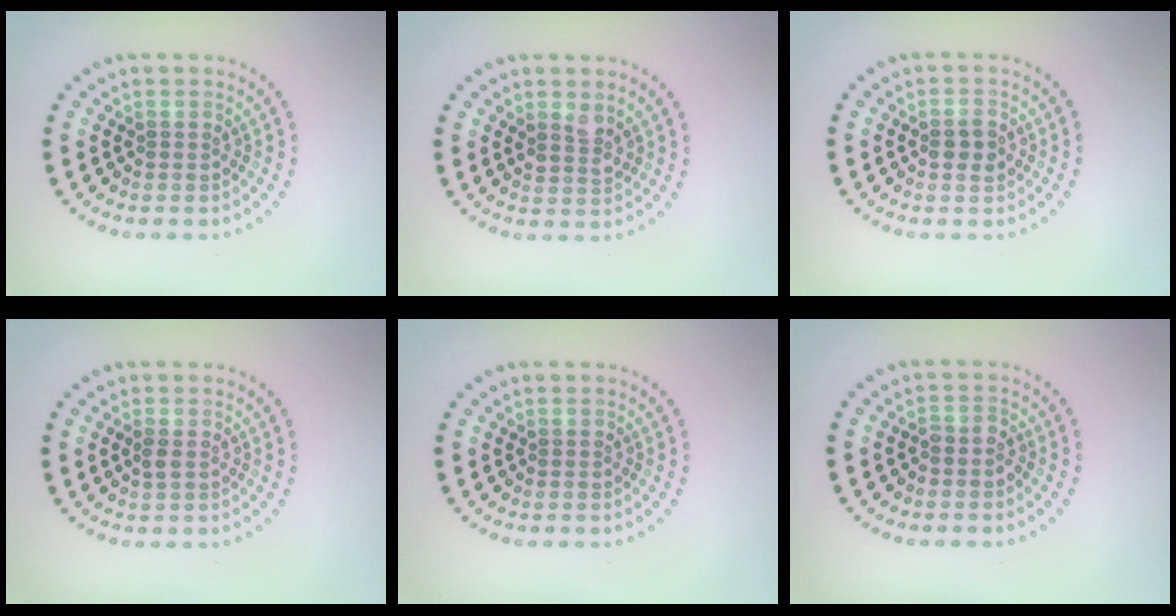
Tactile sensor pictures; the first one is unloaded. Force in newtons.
{"total": 1.7, "press": 1.4, "slide": 0.9}
{"total": 1.8, "press": 1.7, "slide": 0.2}
{"total": 0.8, "press": 0.8, "slide": 0.2}
{"total": 0.0}
{"total": 1.0, "press": 0.8, "slide": 0.6}